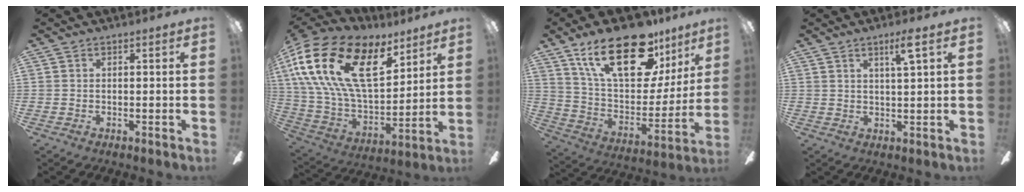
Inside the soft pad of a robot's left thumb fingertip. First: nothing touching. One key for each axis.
{"total": 25.8, "fx": 12.1, "fy": 13.9, "fz": 18.1, "tx": -0.385, "ty": -0.063, "tz": 0.217}
{"total": 26.6, "fx": 16.2, "fy": 12.0, "fz": 17.4, "tx": -0.287, "ty": -0.089, "tz": 0.282}
{"total": 4.8, "fx": 3.0, "fy": 0.2, "fz": 3.8, "tx": -0.066, "ty": -0.005, "tz": 0.044}